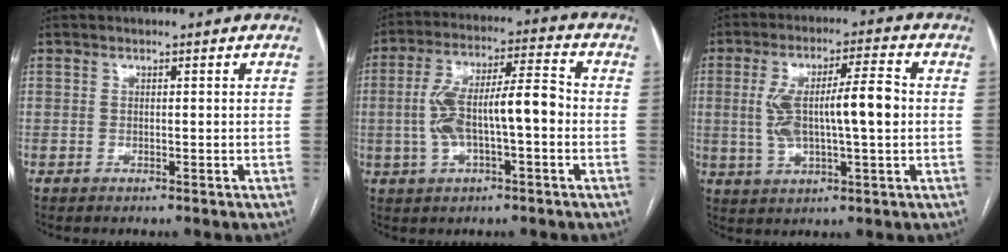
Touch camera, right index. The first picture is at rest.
{"total": 11.9, "force": [-1.4, 3.1, 11.4], "torque": [-0.215, 0.031, -0.020]}
{"total": 11.4, "force": [0.3, 2.3, 11.2], "torque": [-0.211, 0.021, 0.009]}